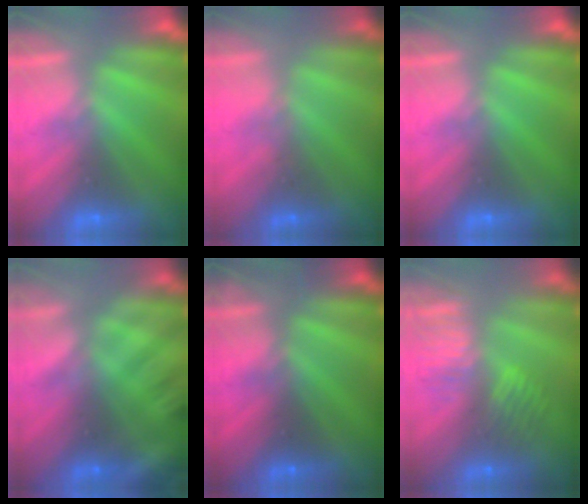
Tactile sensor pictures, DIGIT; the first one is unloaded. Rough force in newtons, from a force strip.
{"total": 1.8}
{"total": 0.0}
{"total": 3.0}
{"total": 2.5}
{"total": 8.7}